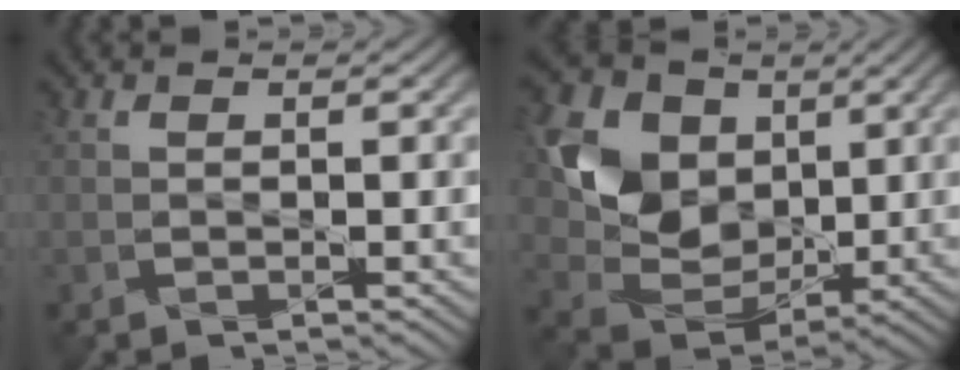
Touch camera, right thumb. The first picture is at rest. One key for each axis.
{"total": 9.8, "fx": 3.1, "fy": 8.0, "fz": 4.8, "tx": -0.127, "ty": -0.006, "tz": 0.058}